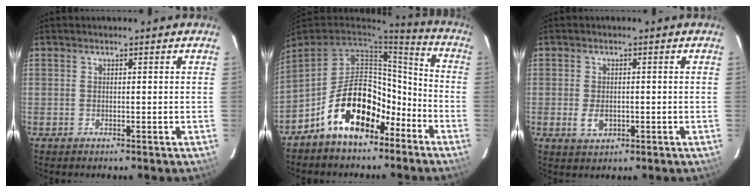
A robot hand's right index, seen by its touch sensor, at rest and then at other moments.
{"total": 13.3, "force": [-9.3, 5.0, 8.1], "torque": [-0.143, 0.023, -0.159]}
{"total": 3.4, "force": [-0.9, 2.2, 2.4], "torque": [-0.047, -0.004, -0.010]}